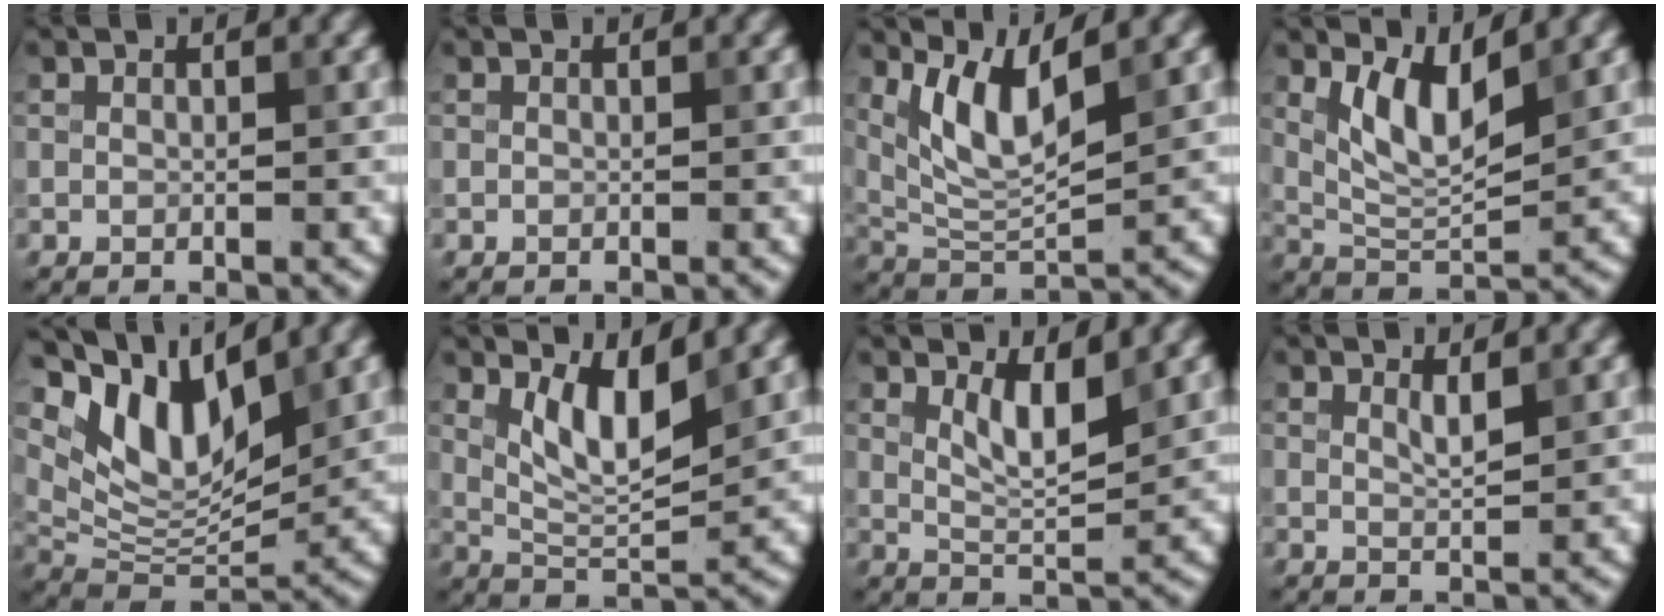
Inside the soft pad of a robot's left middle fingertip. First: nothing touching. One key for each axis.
{"total": 0.0}
{"total": 5.6, "fx": 2.6, "fy": 1.6, "fz": 4.7, "tx": -0.100, "ty": -0.010, "tz": 0.057}
{"total": 4.8, "fx": 2.2, "fy": 1.7, "fz": 3.9, "tx": -0.084, "ty": -0.012, "tz": 0.047}
{"total": 8.6, "fx": 5.0, "fy": 3.7, "fz": 6.0, "tx": -0.112, "ty": -0.006, "tz": 0.092}
{"total": 4.6, "fx": 2.0, "fy": 1.4, "fz": 3.8, "tx": -0.079, "ty": -0.012, "tz": 0.042}
{"total": 3.3, "fx": 1.7, "fy": 0.9, "fz": 2.7, "tx": -0.054, "ty": -0.009, "tz": 0.034}
{"total": 1.3, "fx": 0.8, "fy": 0.2, "fz": 1.0, "tx": -0.021, "ty": -0.005, "tz": 0.013}